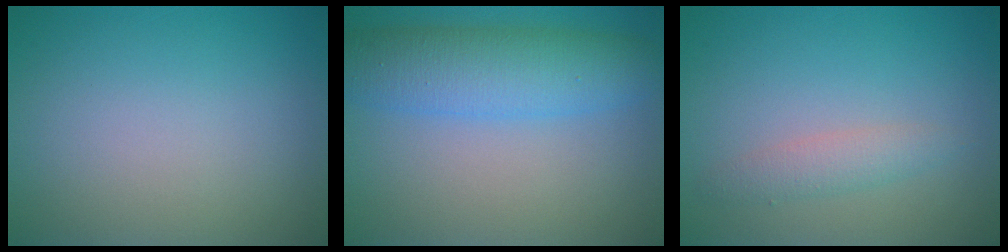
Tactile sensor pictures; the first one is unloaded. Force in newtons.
{"total": 6.4, "press": 6.4, "slide": 0.1}
{"total": 1.9, "press": 1.9, "slide": 0.1}